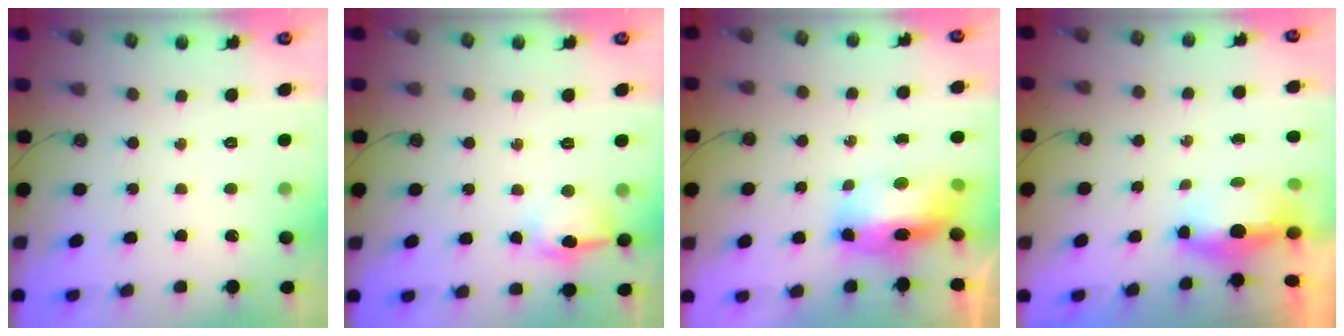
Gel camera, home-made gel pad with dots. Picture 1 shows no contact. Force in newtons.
{"total": 12.1, "press": 12.0, "slide": 1.0}
{"total": 11.8, "press": 11.7, "slide": 1.0}
{"total": 5.1, "press": 5.0, "slide": 1.2}